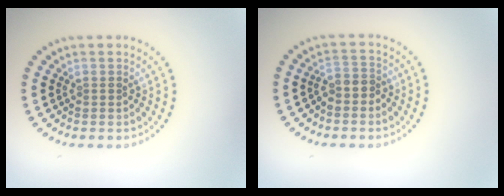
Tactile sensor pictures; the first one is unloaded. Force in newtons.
{"total": 1.8, "press": 1.6, "slide": 0.9}